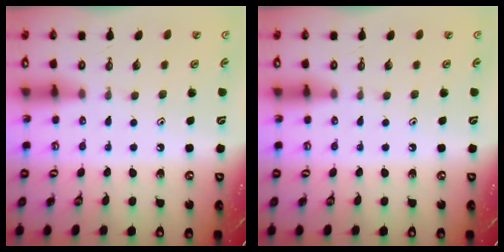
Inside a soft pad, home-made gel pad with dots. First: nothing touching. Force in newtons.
{"total": 0.0}